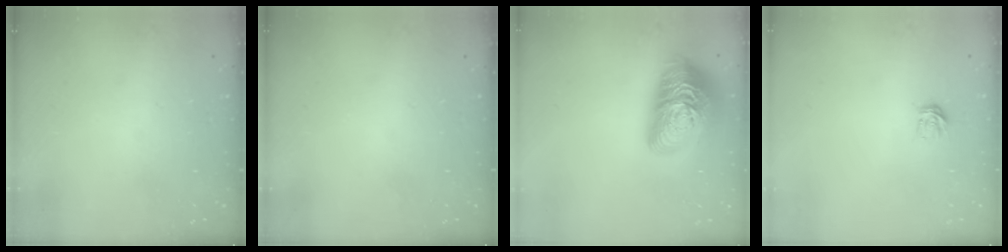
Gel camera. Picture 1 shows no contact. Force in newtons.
{"total": 0.0}
{"total": 23.6, "press": 23.6, "slide": 0.9}
{"total": 4.0, "press": 4.0, "slide": 0.5}